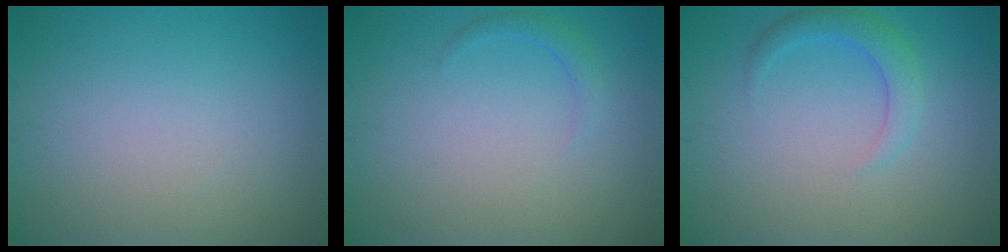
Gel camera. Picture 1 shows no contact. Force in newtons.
{"total": 1.1, "press": 1.1, "slide": 0.1}
{"total": 2.4, "press": 2.4, "slide": 0.2}